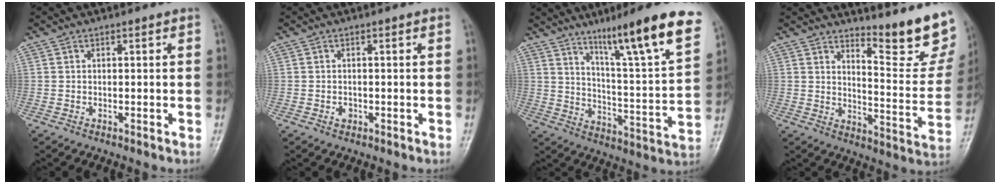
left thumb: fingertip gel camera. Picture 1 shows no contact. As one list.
[{"total": 1.0, "force": [-0.3, 0.8, 0.5], "torque": [-0.004, 0.002, -0.004]}, {"total": 19.6, "force": [12.4, 1.8, 15.0], "torque": [-0.200, -0.059, 0.192]}, {"total": 14.6, "force": [11.9, 2.6, 8.1], "torque": [-0.078, -0.124, 0.156]}]